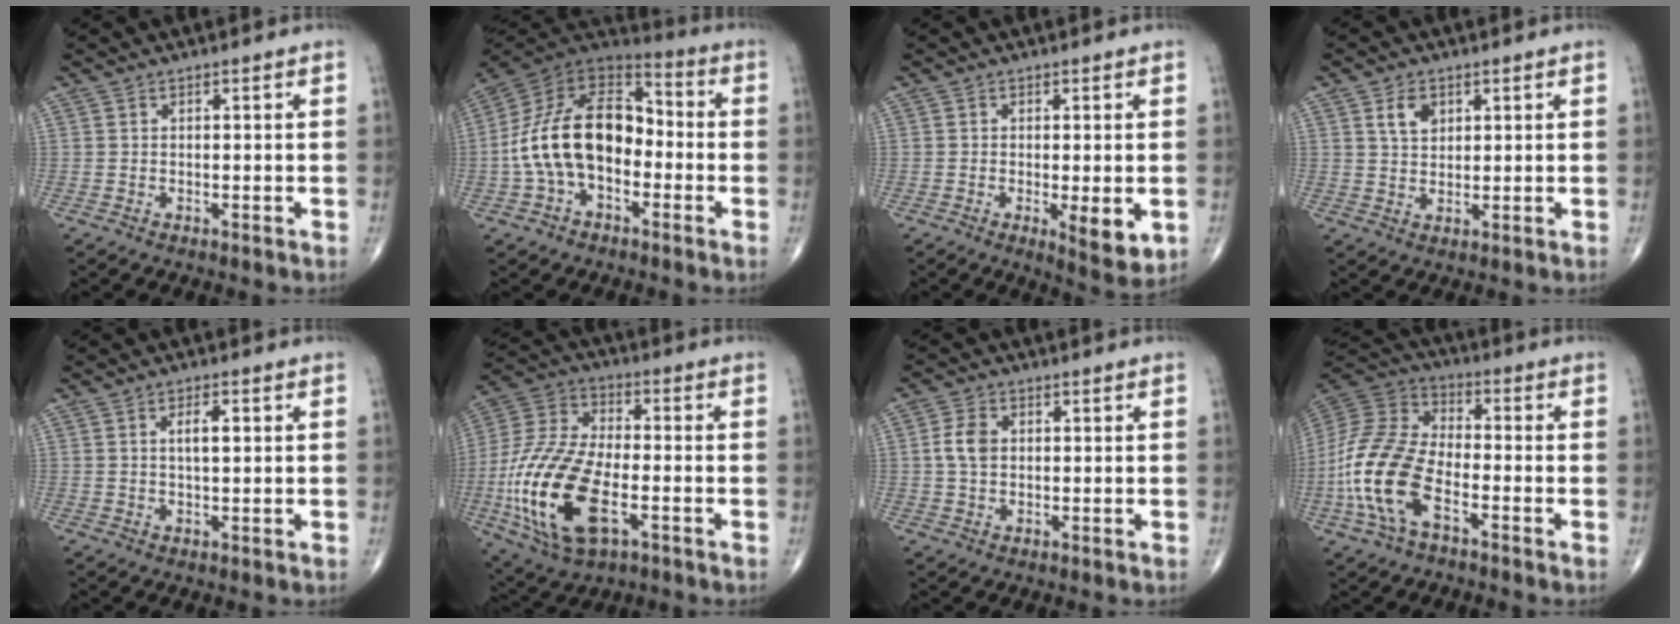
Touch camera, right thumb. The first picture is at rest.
{"total": 18.9, "force": [-2.9, 11.7, 14.5], "torque": [-0.249, 0.051, -0.060]}
{"total": 6.4, "force": [-1.4, 1.9, 5.9], "torque": [-0.084, -0.018, -0.020]}
{"total": 4.4, "force": [2.0, 2.9, 2.7], "torque": [-0.036, -0.011, 0.037]}
{"total": 3.4, "force": [0.7, 1.3, 3.0], "torque": [-0.052, 0.001, 0.012]}
{"total": 22.5, "force": [-6.2, 11.2, 18.6], "torque": [-0.397, 0.010, -0.106]}
{"total": 4.5, "force": [0.5, 3.1, 3.2], "torque": [-0.063, 0.004, 0.005]}
{"total": 16.5, "force": [-5.7, 8.4, 13.0], "torque": [-0.281, 0.031, -0.116]}